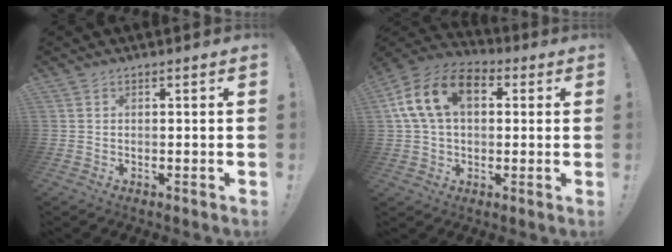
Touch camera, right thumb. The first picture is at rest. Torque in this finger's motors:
{"motor_torque": [1.01, 1.01, 1.05, -0.25, 0.16]}